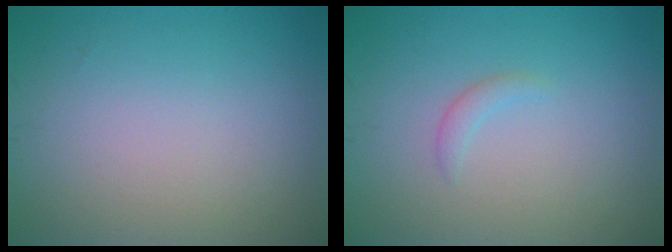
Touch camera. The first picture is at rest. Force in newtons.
{"total": 0.9, "press": 0.9, "slide": 0.1}